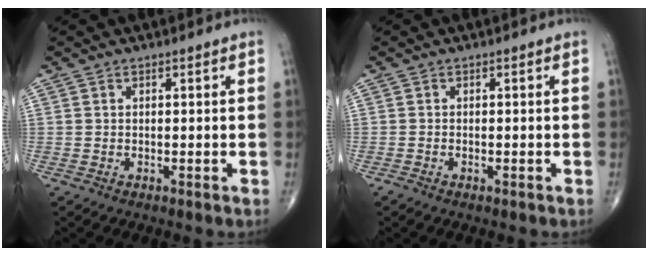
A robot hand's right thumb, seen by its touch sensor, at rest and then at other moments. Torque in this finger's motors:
{"motor_torque": [0.22, 0.01, -0.08, -0.22, -0.02]}